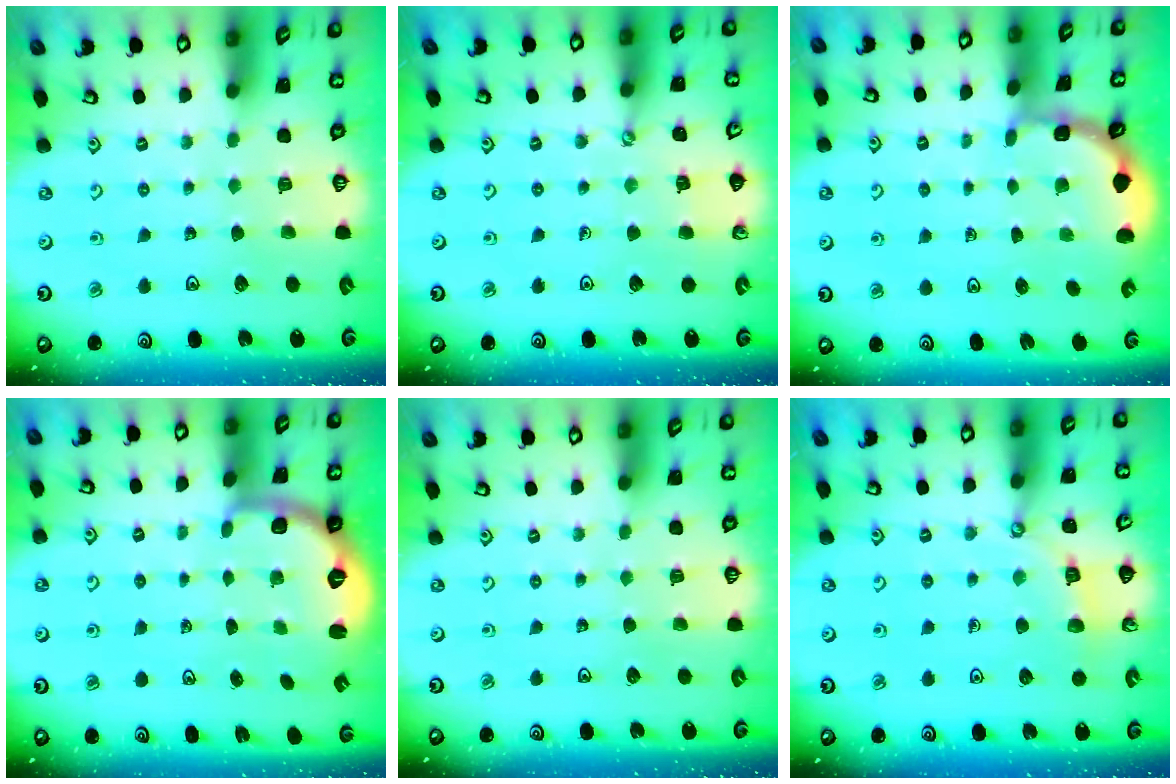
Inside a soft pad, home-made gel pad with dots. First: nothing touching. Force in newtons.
{"total": 2.3, "press": 2.2, "slide": 0.3}
{"total": 1.9, "press": 1.9, "slide": 0.2}
{"total": 2.3, "press": 1.7, "slide": 1.6}
{"total": 0.0}
{"total": 4.9, "press": 4.9, "slide": 0.4}